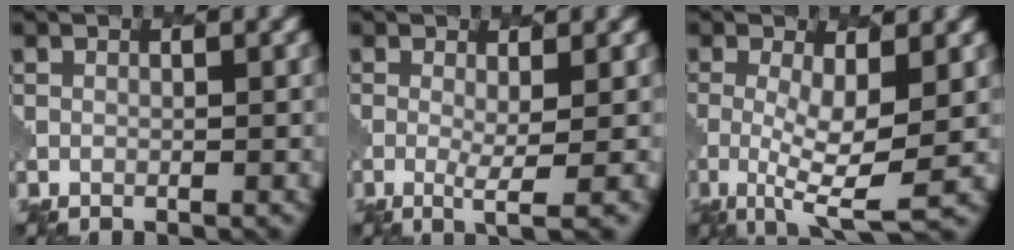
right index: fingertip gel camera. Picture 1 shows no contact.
{"total": 2.6, "force": [0.0, 0.3, 2.6], "torque": [-0.053, -0.011, 0.000]}
{"total": 5.4, "force": [-0.3, 1.4, 5.2], "torque": [-0.102, -0.011, -0.006]}